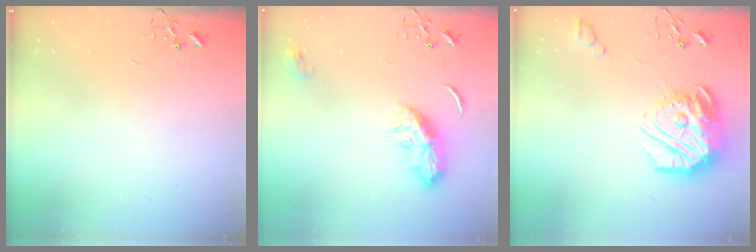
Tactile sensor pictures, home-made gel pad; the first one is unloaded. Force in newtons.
{"total": 10.9, "press": 10.9, "slide": 0.7}
{"total": 20.9, "press": 20.8, "slide": 2.0}